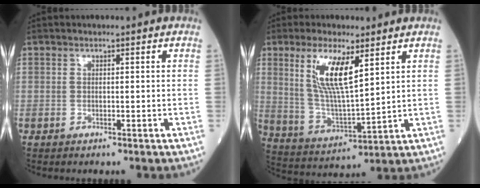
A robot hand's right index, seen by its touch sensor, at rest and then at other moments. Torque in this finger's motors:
{"motor_torque": [1.42, 0.71, 0.24, 0.19]}